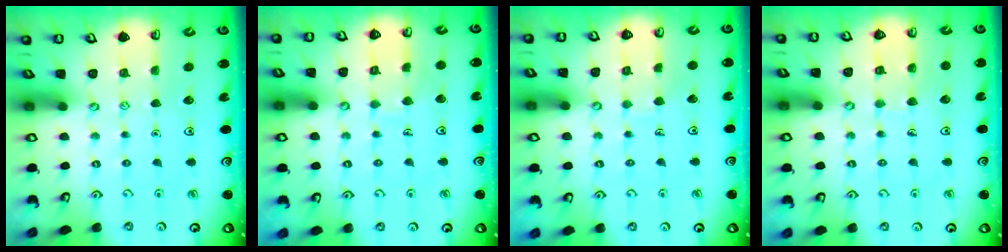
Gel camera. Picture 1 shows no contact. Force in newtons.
{"total": 5.1, "press": 5.1, "slide": 0.3}
{"total": 2.7, "press": 2.7, "slide": 0.1}
{"total": 4.6, "press": 4.6, "slide": 0.3}